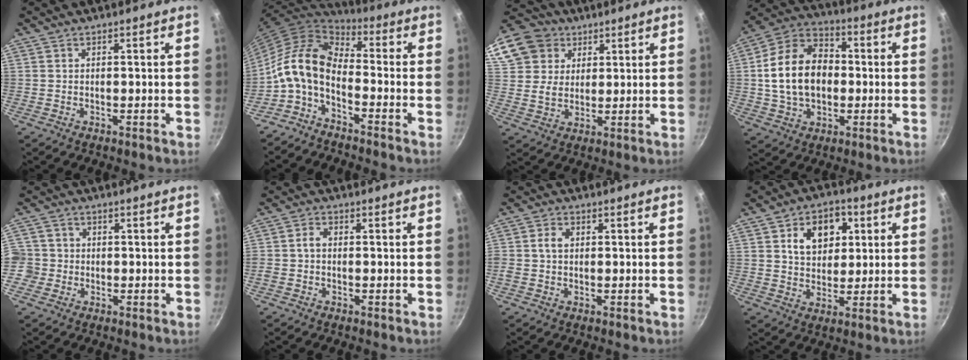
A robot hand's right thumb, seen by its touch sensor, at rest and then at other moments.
{"total": 12.4, "force": [-3.1, 6.9, 9.9], "torque": [-0.191, 0.045, -0.079]}
{"total": 16.8, "force": [8.4, 13.0, 6.5], "torque": [-0.139, 0.015, 0.153]}
{"total": 16.9, "force": [0.0, 12.0, 11.9], "torque": [-0.183, 0.029, -0.011]}
{"total": 5.0, "force": [-1.1, 4.7, 1.1], "torque": [-0.003, 0.014, -0.026]}
{"total": 2.1, "force": [-0.3, 1.5, 1.4], "torque": [-0.025, 0.009, -0.009]}
{"total": 2.7, "force": [0.3, 2.0, 1.8], "torque": [-0.030, 0.007, 0.000]}
{"total": 10.7, "force": [3.2, 7.8, 6.7], "torque": [-0.062, 0.001, 0.045]}